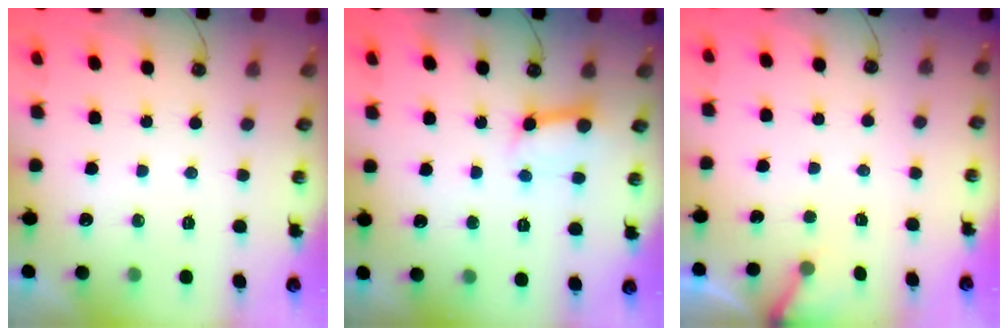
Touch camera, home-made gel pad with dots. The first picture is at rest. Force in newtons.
{"total": 6.5, "press": 6.4, "slide": 0.9}
{"total": 2.7, "press": 2.7, "slide": 0.2}